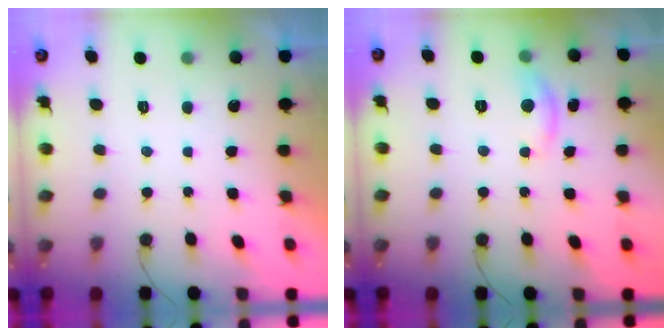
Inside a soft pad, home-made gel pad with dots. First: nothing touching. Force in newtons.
{"total": 5.6, "press": 5.6, "slide": 0.4}